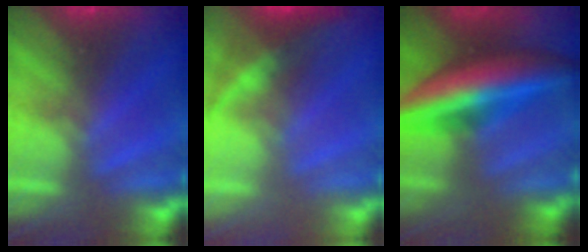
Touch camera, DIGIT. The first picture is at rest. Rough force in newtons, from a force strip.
{"total": 3.3}
{"total": 9.6}